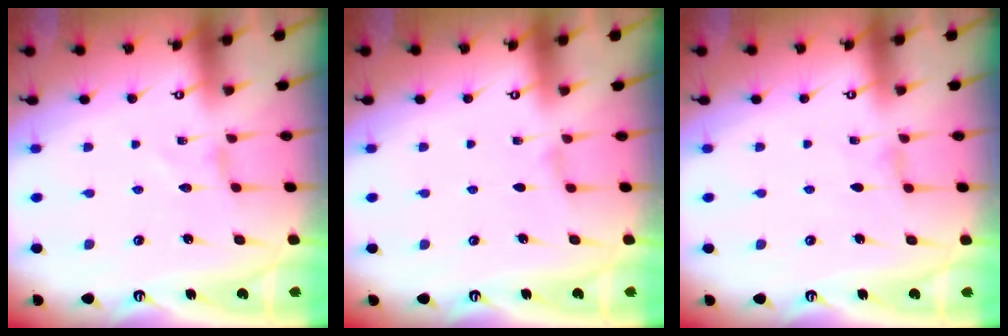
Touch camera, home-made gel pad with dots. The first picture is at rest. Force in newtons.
{"total": 3.2, "press": 3.2, "slide": 0.5}
{"total": 1.4, "press": 1.3, "slide": 0.3}